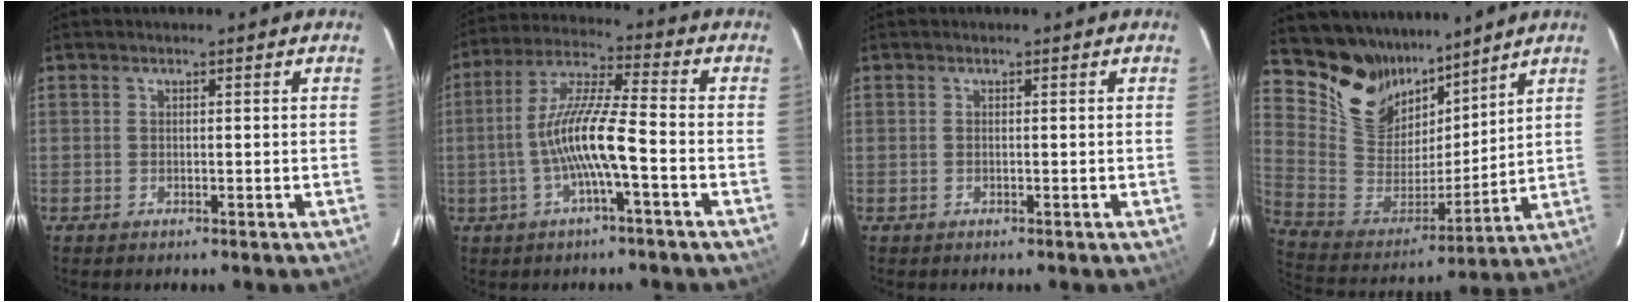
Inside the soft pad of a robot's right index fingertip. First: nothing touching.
{"total": 11.5, "force": [-3.3, 0.9, 11.0], "torque": [-0.222, 0.008, -0.065]}
{"total": 0.0}
{"total": 16.7, "force": [13.3, 8.8, 4.9], "torque": [-0.134, -0.010, 0.260]}